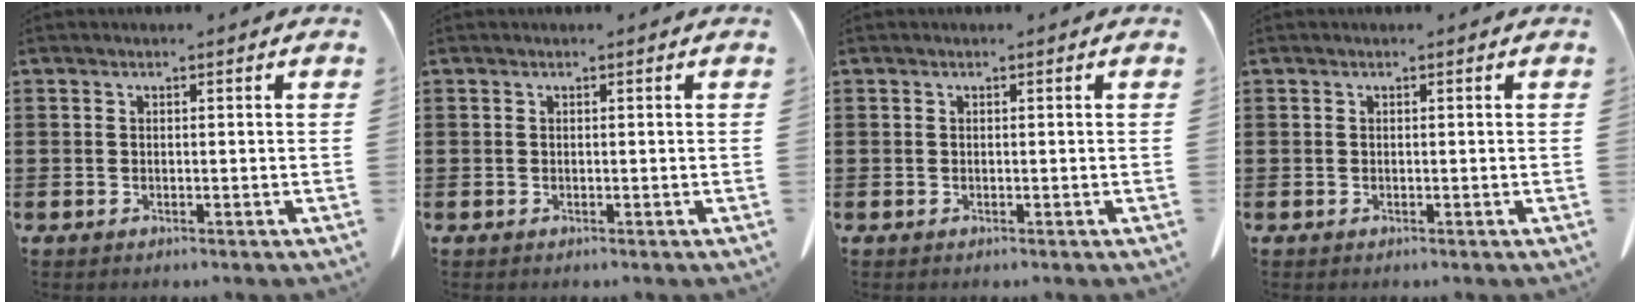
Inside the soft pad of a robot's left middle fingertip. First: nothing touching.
{"total": 0.0}
{"total": 0.0}
{"total": 0.0}